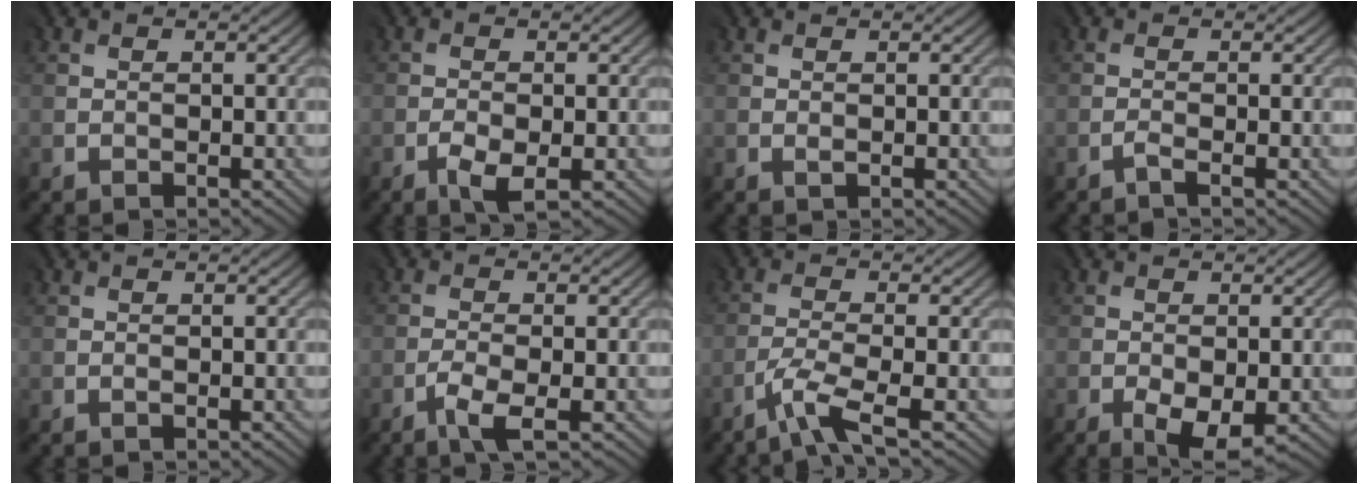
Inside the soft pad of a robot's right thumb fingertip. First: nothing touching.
{"total": 2.7, "force": [-1.4, 0.9, 2.2], "torque": [-0.048, -0.006, -0.024]}
{"total": 0.0}
{"total": 1.0, "force": [-0.8, -0.5, 0.1], "torque": [-0.007, 0.001, -0.020]}
{"total": 0.0}
{"total": 3.0, "force": [-1.9, 0.4, 2.3], "torque": [-0.056, -0.004, -0.040]}
{"total": 4.4, "force": [-3.2, 0.1, 3.0], "torque": [-0.064, -0.003, -0.072]}
{"total": 4.6, "force": [-2.1, 2.1, 3.6], "torque": [-0.070, -0.013, -0.031]}